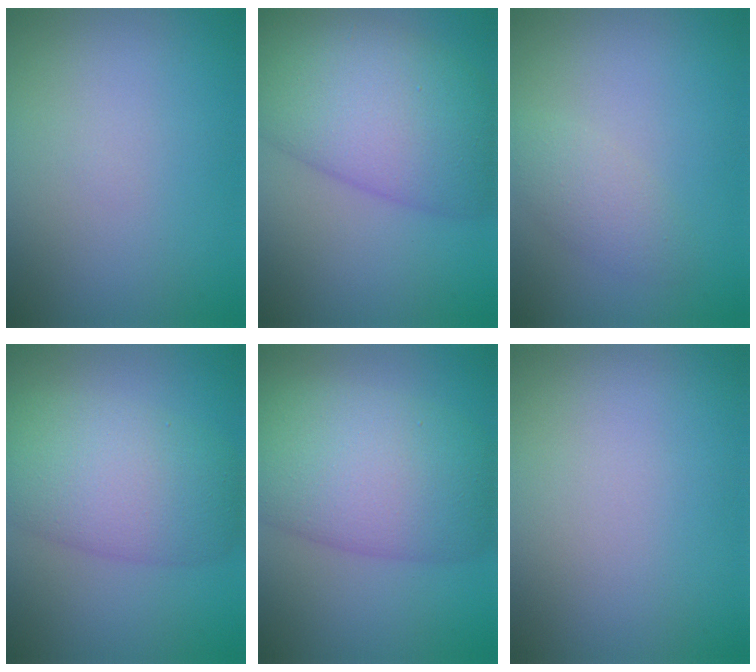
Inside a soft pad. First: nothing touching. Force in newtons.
{"total": 10.5, "press": 10.5, "slide": 0.3}
{"total": 2.1, "press": 2.1, "slide": 0.0}
{"total": 8.2, "press": 8.2, "slide": 0.5}
{"total": 10.2, "press": 10.2, "slide": 0.3}
{"total": 0.0}